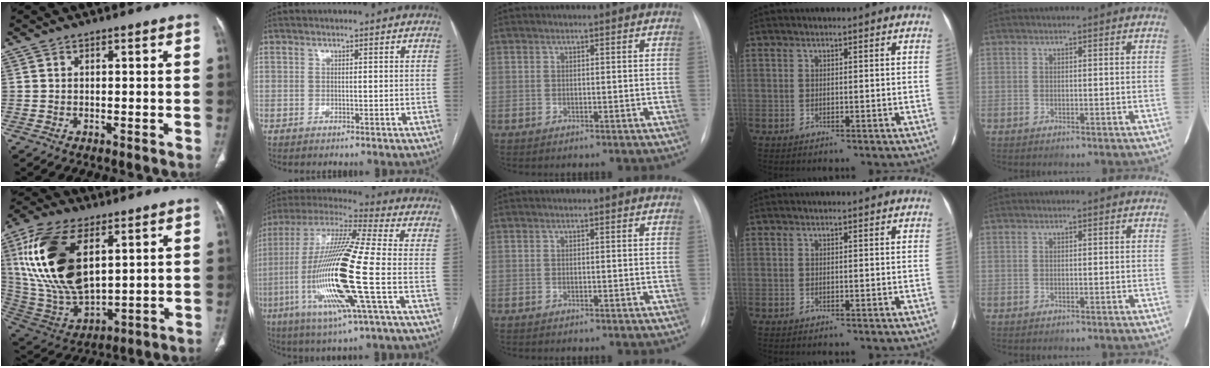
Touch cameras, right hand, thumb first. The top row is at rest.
{"thumb": {"total": 23.1, "force": [7.1, 11.9, 18.5], "torque": [-0.370, -0.029, 0.140]}, "index": {"total": 21.3, "force": [-4.8, 0.9, 20.8], "torque": [-0.446, -0.022, -0.097]}}